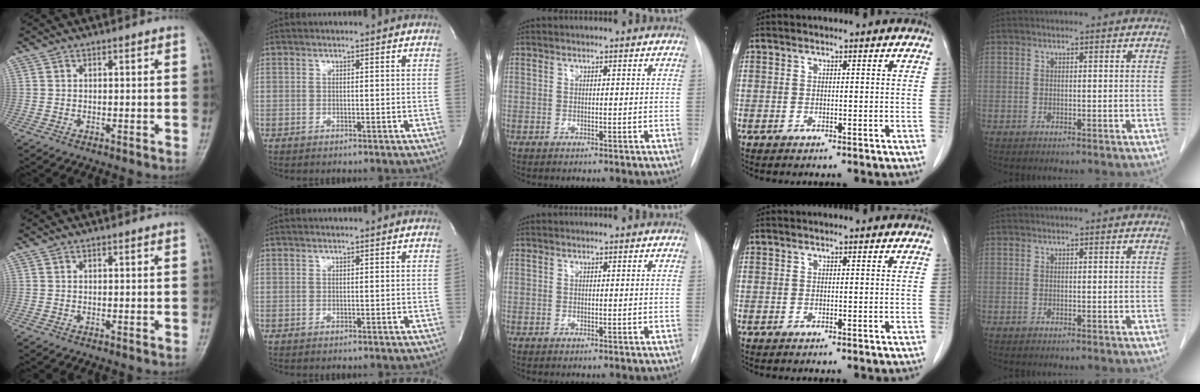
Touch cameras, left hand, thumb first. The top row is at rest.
{}